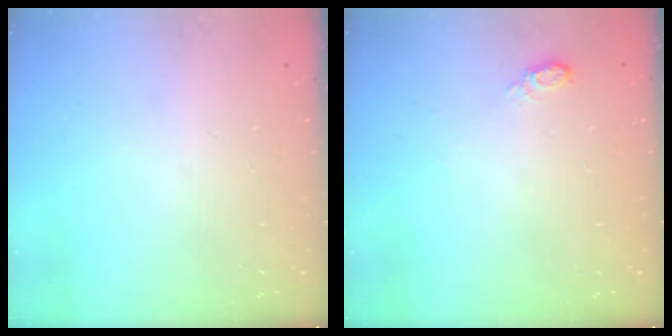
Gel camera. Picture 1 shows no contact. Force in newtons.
{"total": 6.1, "press": 6.1, "slide": 0.7}